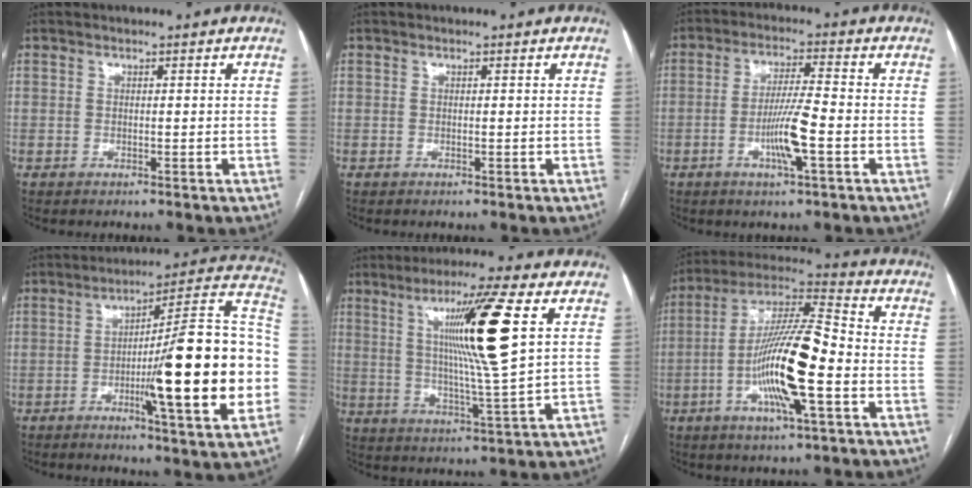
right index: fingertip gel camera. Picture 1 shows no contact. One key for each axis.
{"total": 0.0}
{"total": 7.4, "fx": -2.3, "fy": 0.1, "fz": 7.0, "tx": -0.133, "ty": -0.002, "tz": -0.043}
{"total": 23.0, "fx": -4.0, "fy": 1.3, "fz": 22.6, "tx": -0.271, "ty": 0.014, "tz": -0.060}
{"total": 13.8, "fx": 4.2, "fy": -1.4, "fz": 13.0, "tx": -0.224, "ty": -0.005, "tz": 0.073}
{"total": 16.2, "fx": -4.1, "fy": 2.0, "fz": 15.6, "tx": -0.295, "ty": 0.004, "tz": -0.074}